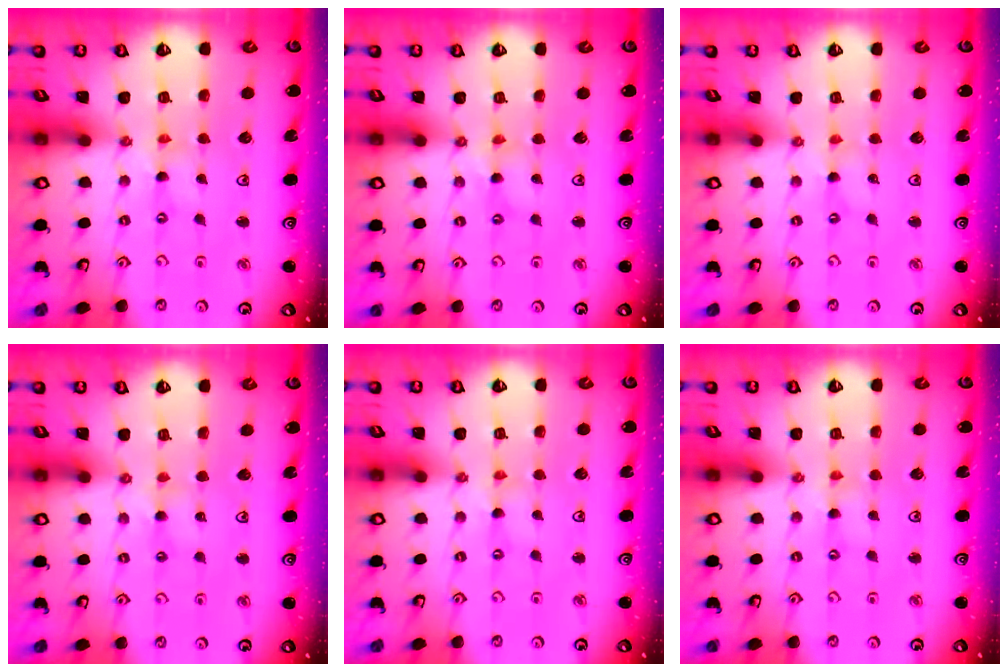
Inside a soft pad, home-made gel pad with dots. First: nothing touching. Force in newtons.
{"total": 2.0, "press": 2.0, "slide": 0.2}
{"total": 0.0}
{"total": 2.7, "press": 2.7, "slide": 0.5}
{"total": 1.3, "press": 1.3, "slide": 0.2}
{"total": 2.0, "press": 2.0, "slide": 0.4}